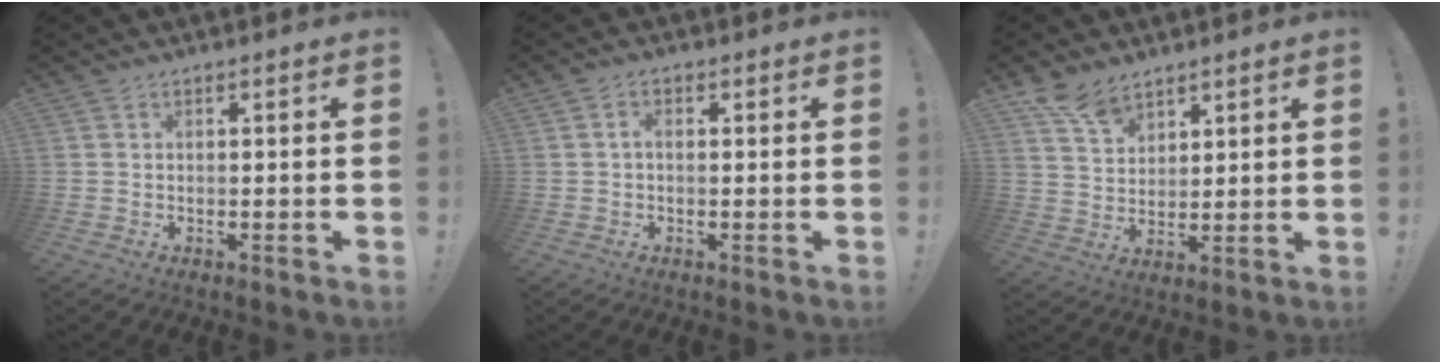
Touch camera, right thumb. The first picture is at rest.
{"total": 1.8, "force": [-0.3, 0.9, 1.6], "torque": [-0.027, 0.005, -0.007]}
{"total": 8.8, "force": [6.6, 5.0, 2.9], "torque": [-0.049, -0.036, 0.128]}